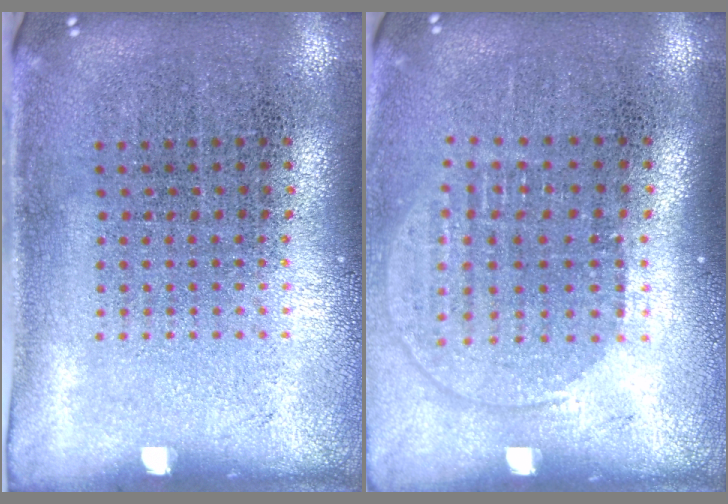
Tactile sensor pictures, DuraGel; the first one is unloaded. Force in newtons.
{"total": 1.4, "press": 1.1, "slide": 0.7}